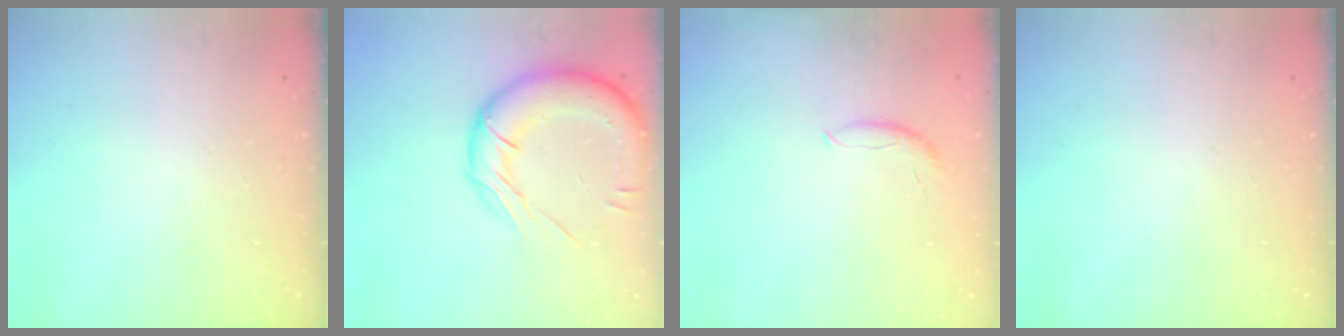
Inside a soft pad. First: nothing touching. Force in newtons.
{"total": 16.4, "press": 16.2, "slide": 2.5}
{"total": 5.9, "press": 5.9, "slide": 0.3}
{"total": 0.0}